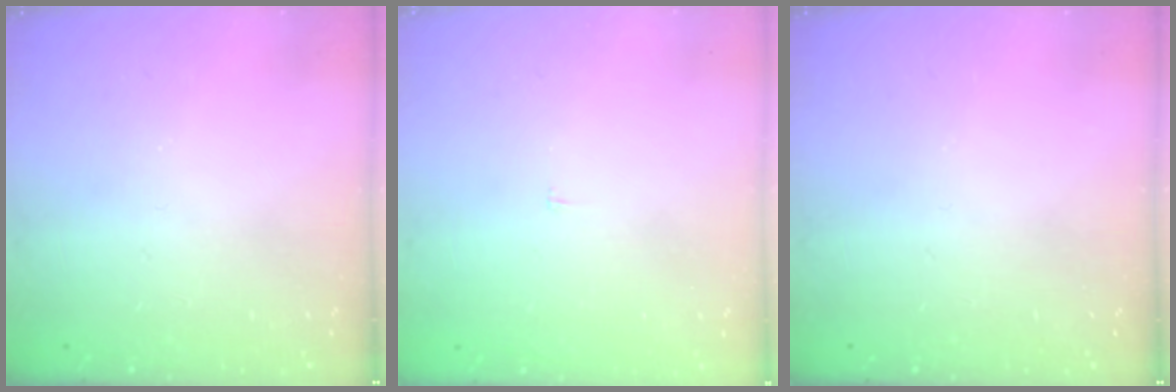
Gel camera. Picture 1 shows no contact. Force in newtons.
{"total": 2.2, "press": 2.2, "slide": 0.2}
{"total": 0.0}